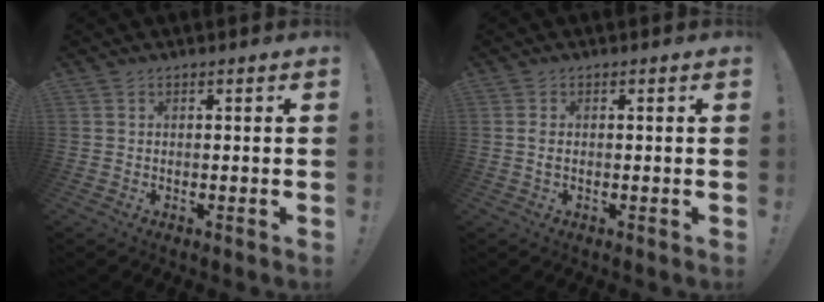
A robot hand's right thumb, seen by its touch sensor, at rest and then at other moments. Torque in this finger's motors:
{"motor_torque": [-0.17, 0.12, 0.31, -0.06, 0.01]}